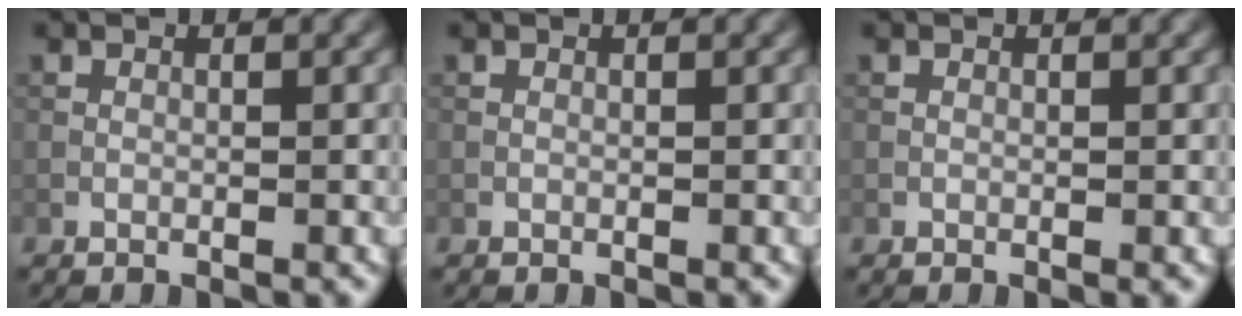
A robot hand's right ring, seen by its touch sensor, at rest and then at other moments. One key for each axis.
{"total": 0.0}
{"total": 0.0}